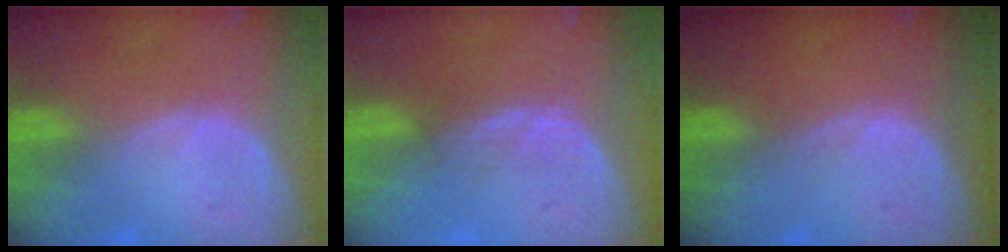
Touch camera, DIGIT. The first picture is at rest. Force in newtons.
{"total": 2.1, "press": 2.1, "slide": 0.2}
{"total": 0.0}